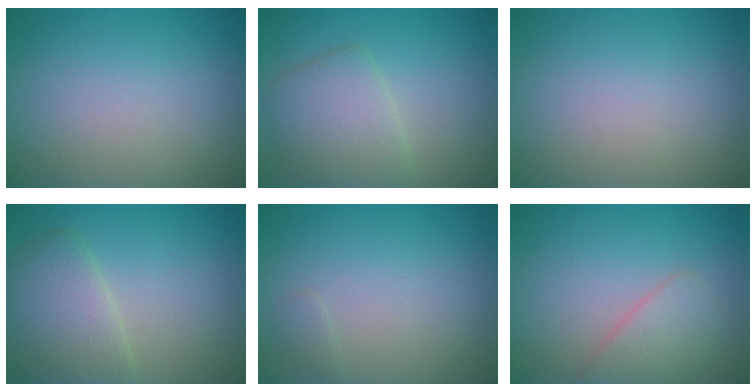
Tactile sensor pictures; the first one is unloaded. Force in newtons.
{"total": 4.0, "press": 4.0, "slide": 0.0}
{"total": 0.0}
{"total": 4.4, "press": 4.4, "slide": 0.2}
{"total": 0.6, "press": 0.6, "slide": 0.0}
{"total": 2.6, "press": 2.6, "slide": 0.1}